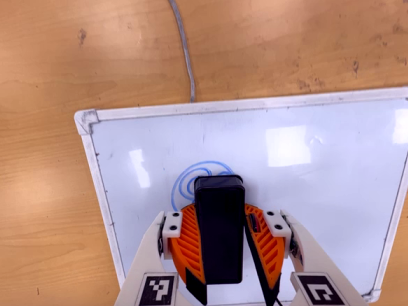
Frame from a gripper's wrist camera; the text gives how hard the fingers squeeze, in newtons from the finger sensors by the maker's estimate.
{"total": 13.2, "left": 14.8, "right": 11.6}